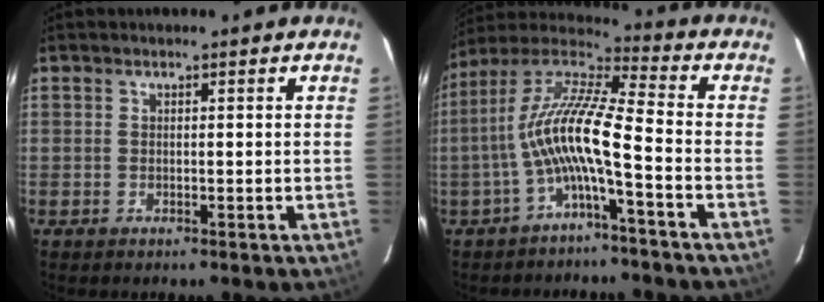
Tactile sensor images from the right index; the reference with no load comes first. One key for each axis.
{"total": 11.8, "fx": -3.6, "fy": 1.0, "fz": 11.2, "tx": -0.224, "ty": 0.014, "tz": -0.073}